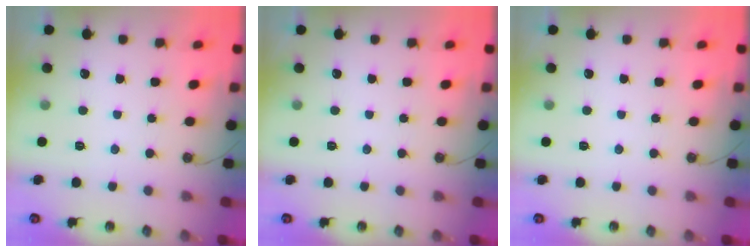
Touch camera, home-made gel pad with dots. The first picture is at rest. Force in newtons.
{"total": 0.0}
{"total": 0.0}